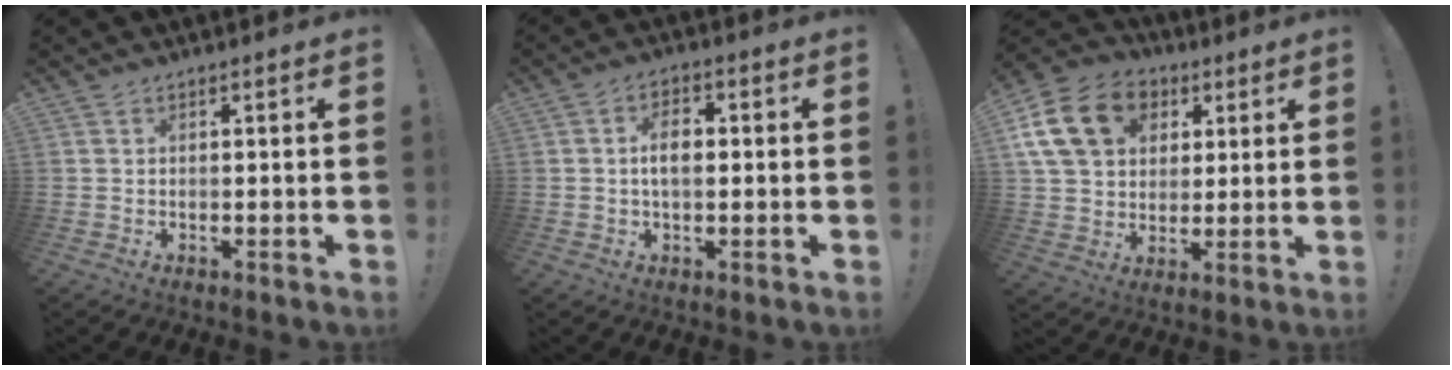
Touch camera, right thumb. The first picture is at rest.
{"total": 6.3, "force": [0.2, 3.5, 5.2], "torque": [-0.083, 0.005, -0.001]}
{"total": 19.7, "force": [6.7, 15.1, 10.7], "torque": [-0.174, -0.015, 0.134]}